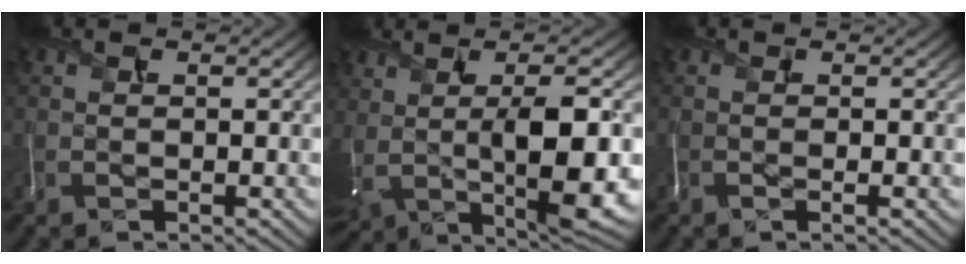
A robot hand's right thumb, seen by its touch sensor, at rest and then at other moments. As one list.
[{"total": 11.7, "force": [0.6, 4.1, 10.9], "torque": [-0.194, -0.010, 0.027]}, {"total": 0.9, "force": [-0.3, 0.1, 0.8], "torque": [-0.016, -0.002, -0.009]}]